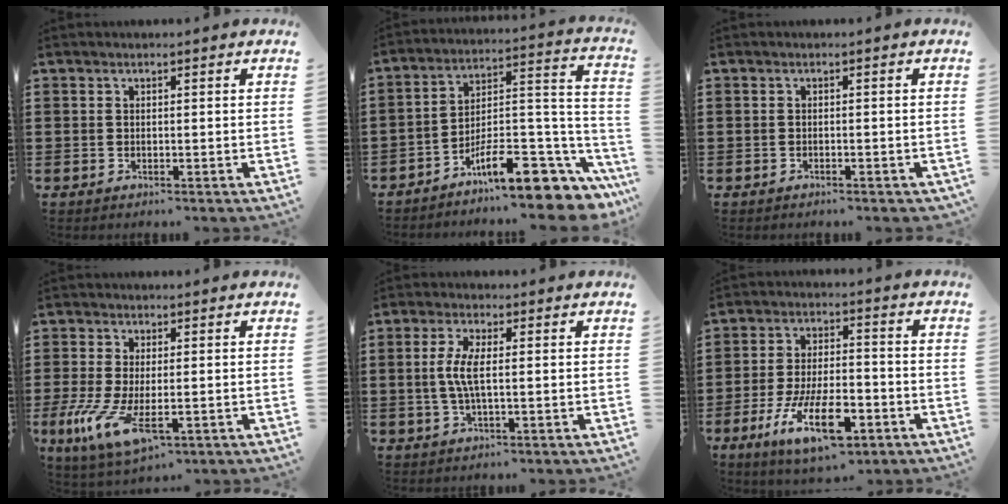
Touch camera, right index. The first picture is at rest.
{"total": 11.1, "force": [-8.3, 3.0, 6.8], "torque": [-0.094, 0.011, -0.153]}
{"total": 0.7, "force": [-0.7, 0.1, 0.3], "torque": [-0.009, -0.004, -0.012]}
{"total": 8.5, "force": [-3.1, 2.7, 7.4], "torque": [-0.170, -0.026, -0.056]}
{"total": 5.0, "force": [-0.1, 1.4, 4.8], "torque": [-0.116, -0.008, -0.013]}
{"total": 12.2, "force": [-5.9, 4.4, 9.8], "torque": [-0.197, 0.006, -0.106]}